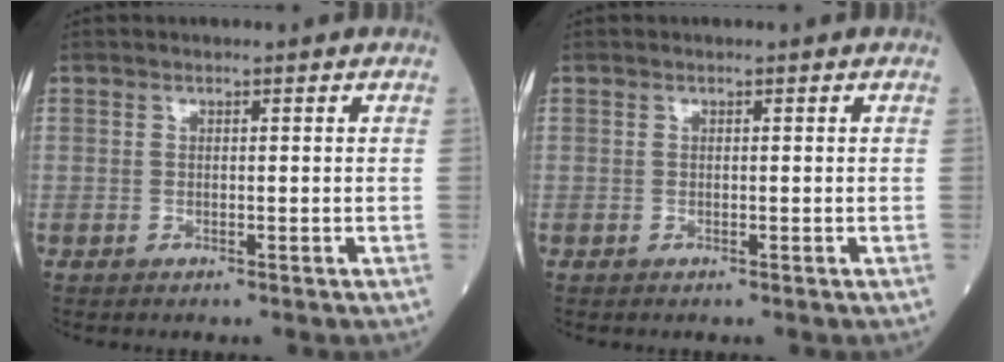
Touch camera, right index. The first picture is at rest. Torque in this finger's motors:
{"motor_torque": [0.03, 0.03, 0.00, -0.01]}